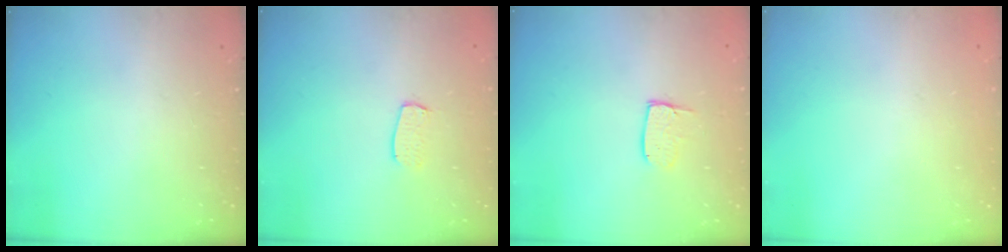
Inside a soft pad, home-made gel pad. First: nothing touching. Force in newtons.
{"total": 5.9, "press": 5.9, "slide": 0.3}
{"total": 6.7, "press": 6.7, "slide": 0.5}
{"total": 0.0}